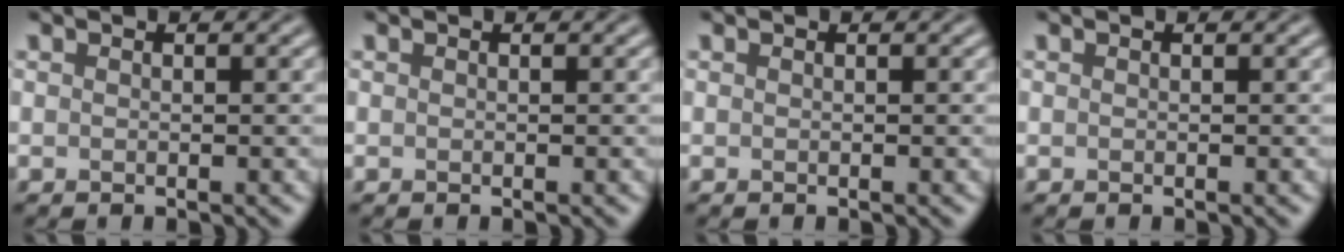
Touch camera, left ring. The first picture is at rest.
{"total": 0.0}
{"total": 0.0}
{"total": 0.0}